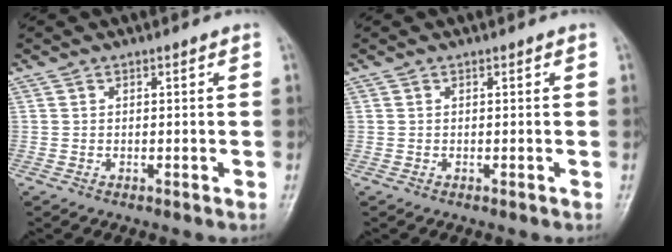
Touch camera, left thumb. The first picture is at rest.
{"total": 0.0}